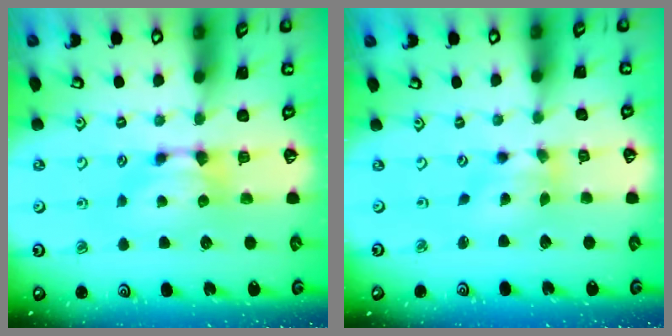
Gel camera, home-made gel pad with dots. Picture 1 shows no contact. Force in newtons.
{"total": 2.1, "press": 1.6, "slide": 1.3}